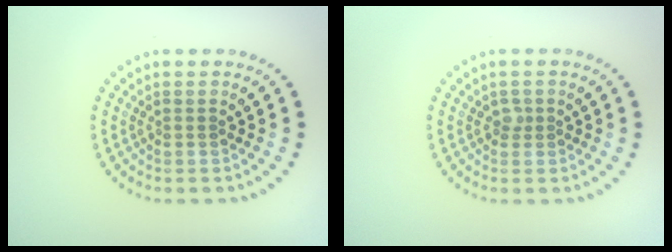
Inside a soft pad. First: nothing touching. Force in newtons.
{"total": 0.8, "press": 0.5, "slide": 0.6}